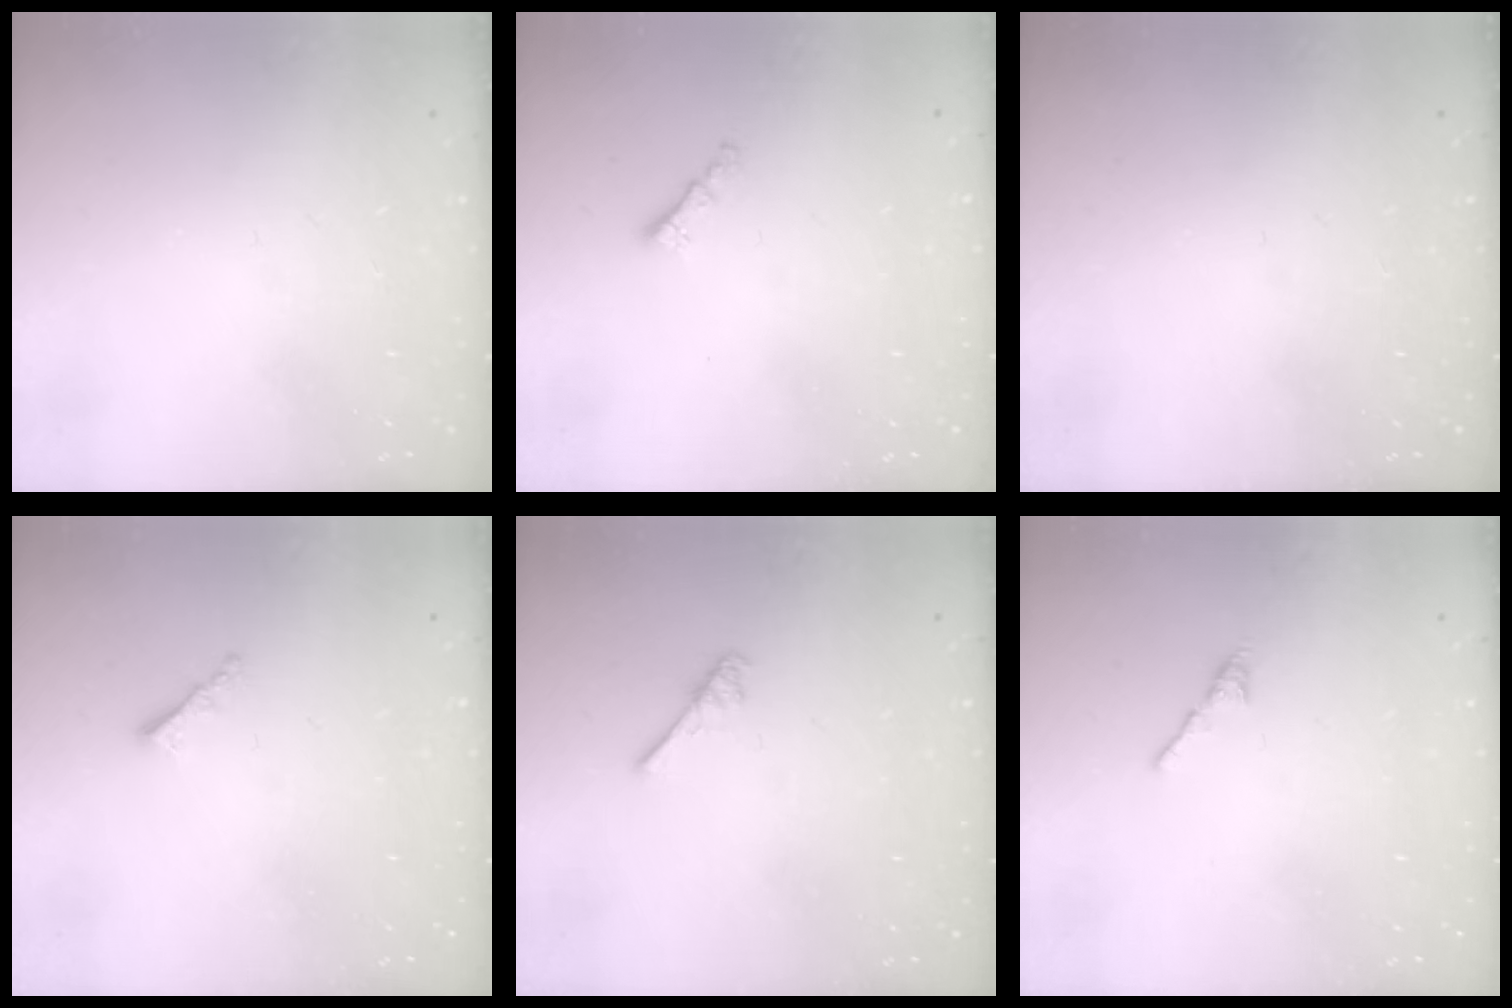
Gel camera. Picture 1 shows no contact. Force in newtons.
{"total": 1.2, "press": 1.1, "slide": 0.5}
{"total": 0.0}
{"total": 1.2, "press": 1.1, "slide": 0.5}
{"total": 2.9, "press": 2.9, "slide": 0.4}
{"total": 2.7, "press": 2.7, "slide": 0.7}